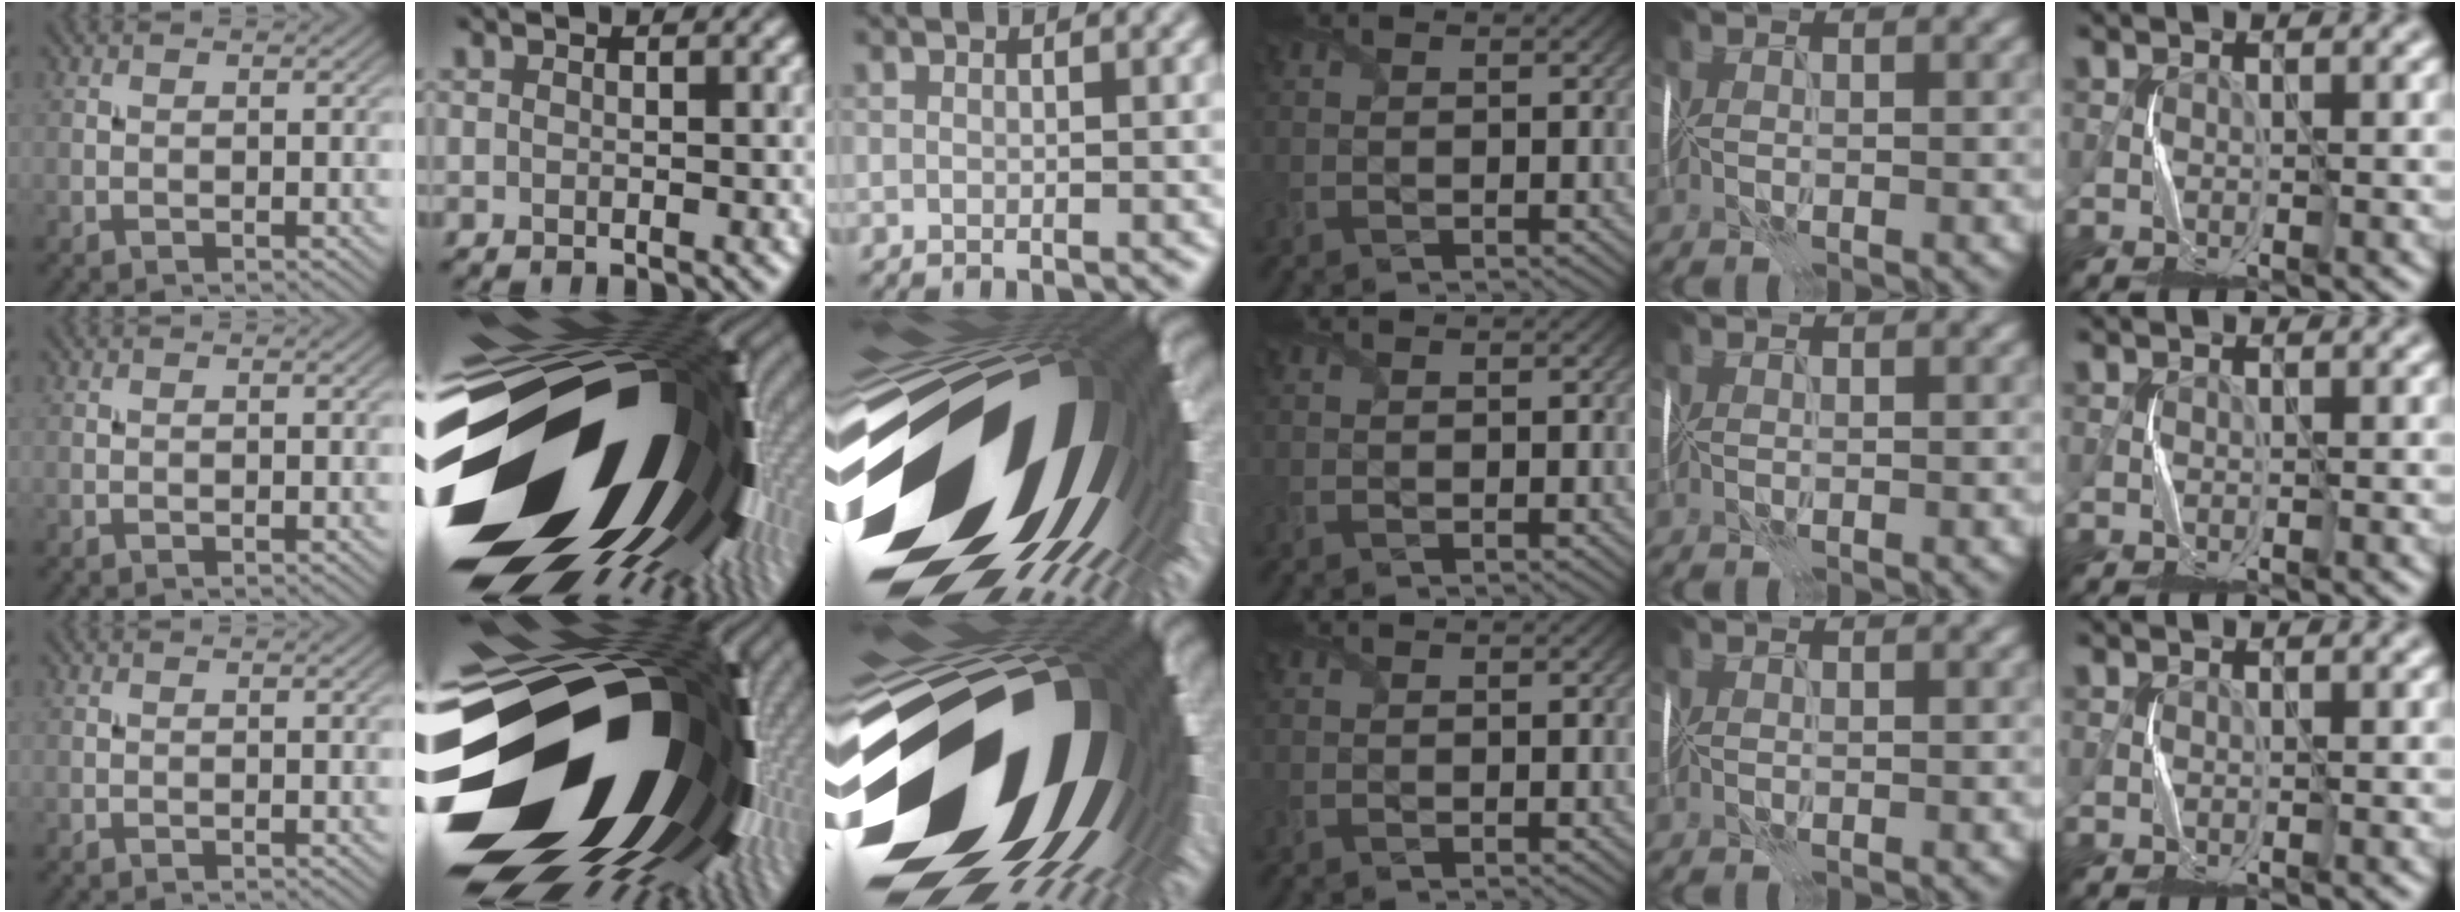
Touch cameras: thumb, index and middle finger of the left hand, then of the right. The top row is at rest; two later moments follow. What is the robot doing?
{"motion": "fold", "object": "shipping label"}